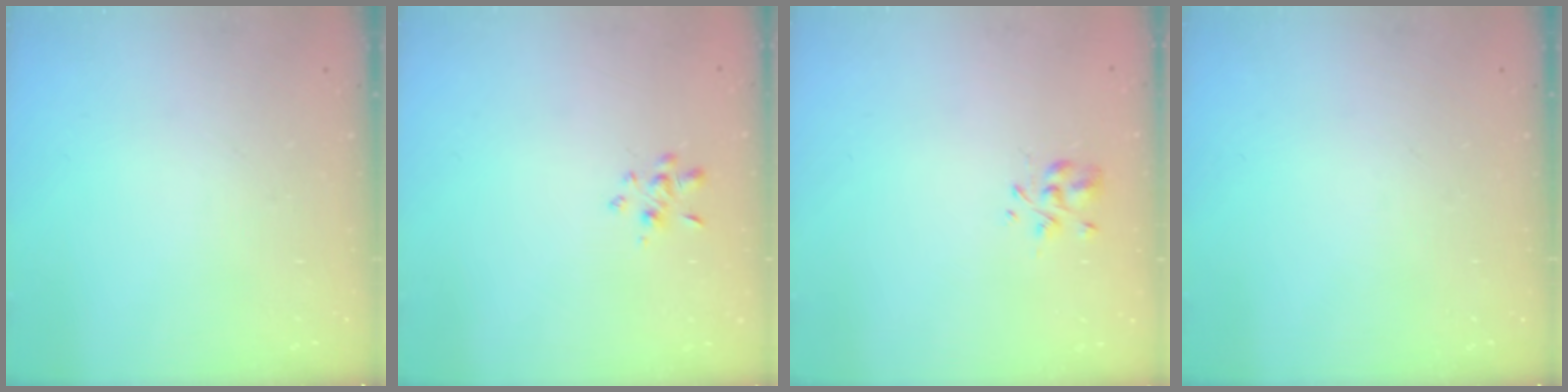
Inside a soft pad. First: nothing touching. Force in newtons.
{"total": 2.3, "press": 2.2, "slide": 0.7}
{"total": 2.0, "press": 1.8, "slide": 0.9}
{"total": 0.0}